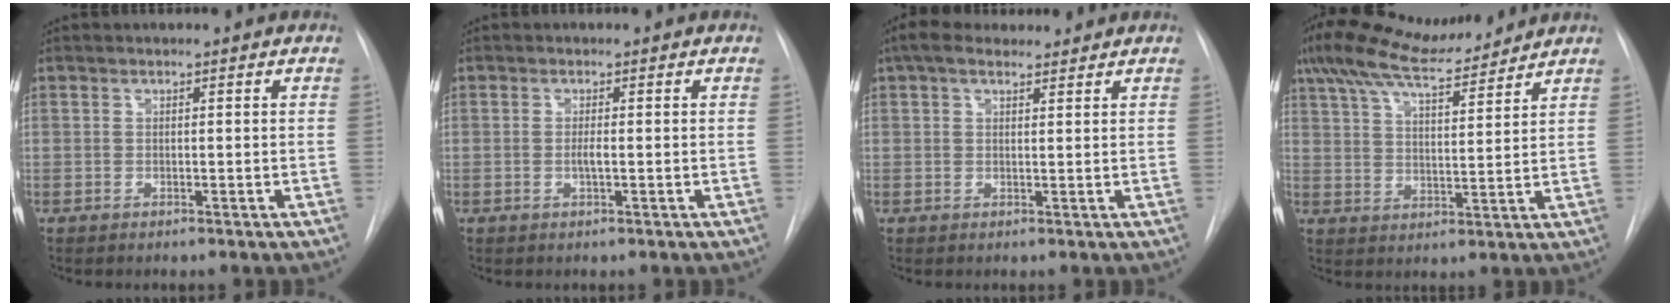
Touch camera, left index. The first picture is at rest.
{"total": 1.1, "force": [-0.2, 0.2, 1.1], "torque": [-0.022, -0.003, -0.004]}
{"total": 5.4, "force": [4.3, 2.2, 2.5], "torque": [-0.047, 0.035, 0.074]}
{"total": 13.1, "force": [11.5, 1.7, 6.0], "torque": [-0.116, 0.020, 0.194]}